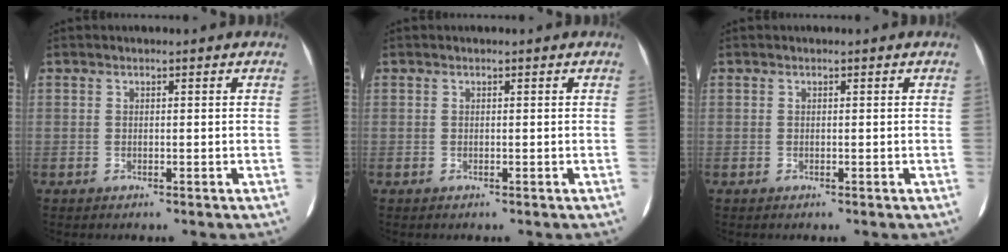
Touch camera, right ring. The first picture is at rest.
{"total": 0.0}
{"total": 0.0}